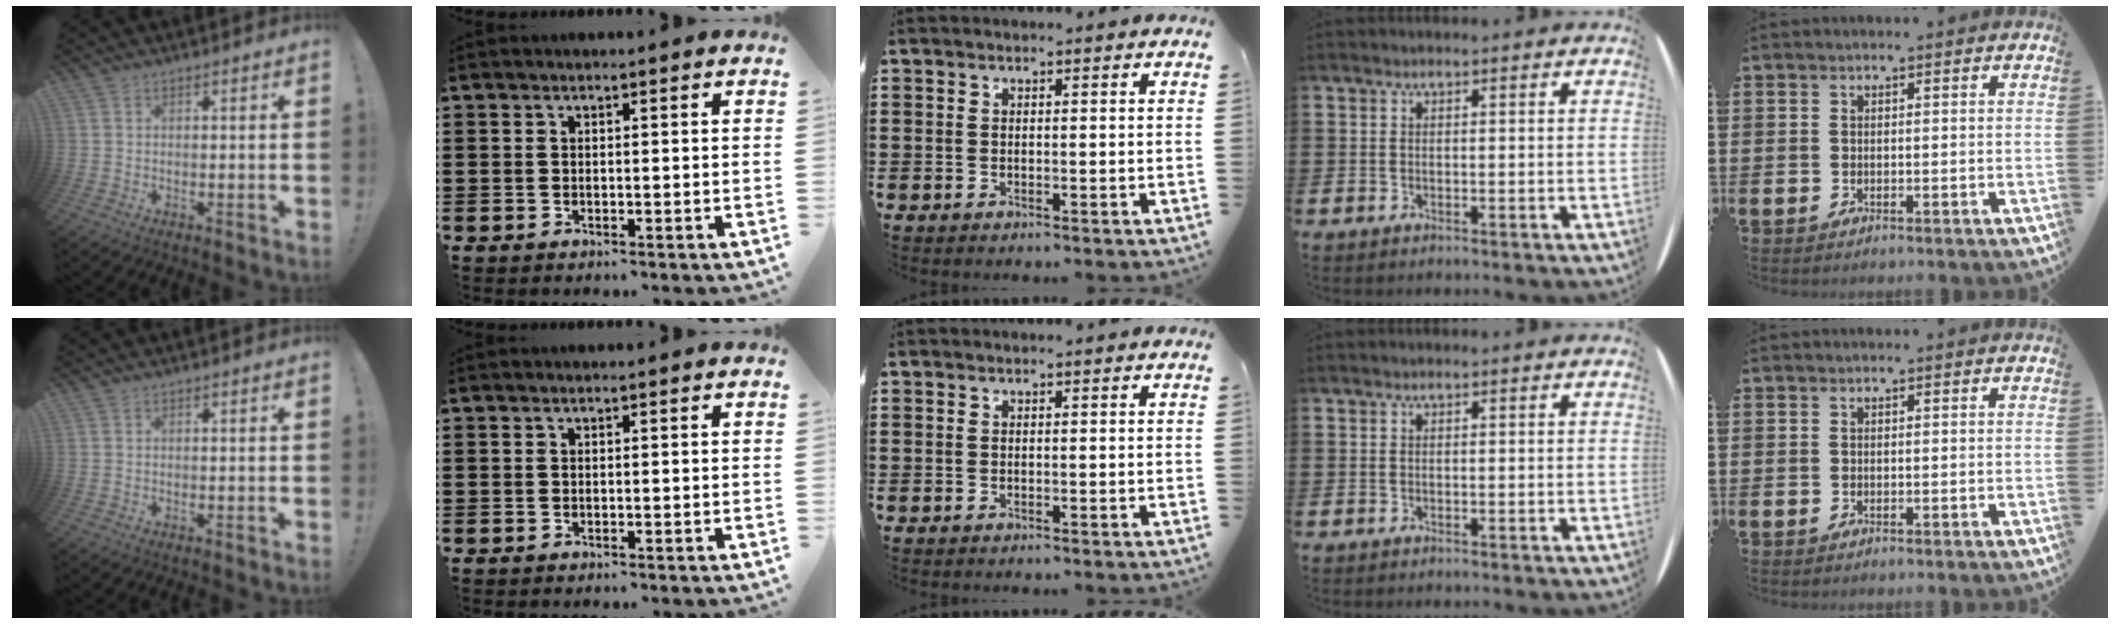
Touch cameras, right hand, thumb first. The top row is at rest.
{}